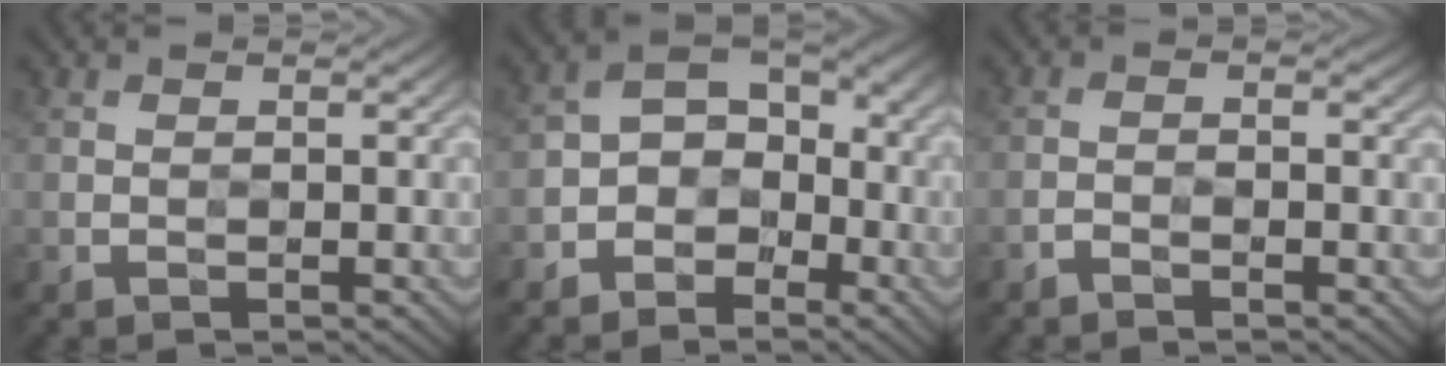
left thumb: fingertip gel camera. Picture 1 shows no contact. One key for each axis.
{"total": 5.8, "fx": -3.3, "fy": 3.9, "fz": 2.8, "tx": -0.035, "ty": 0.005, "tz": -0.076}
{"total": 1.1, "fx": -1.1, "fy": 0.1, "fz": 0.1, "tx": 0.000, "ty": -0.001, "tz": -0.026}